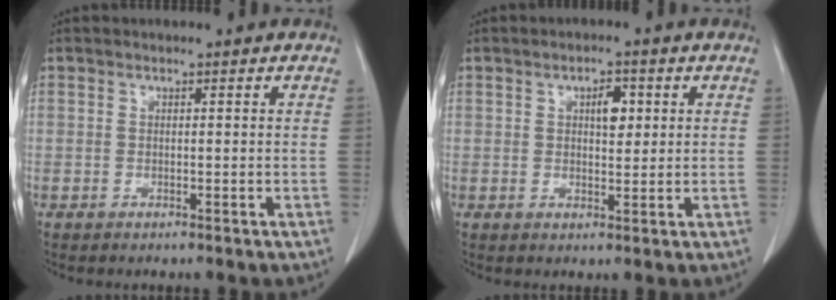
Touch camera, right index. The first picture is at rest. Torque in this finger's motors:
{"motor_torque": [0.17, 0.16, 0.03, 0.05]}